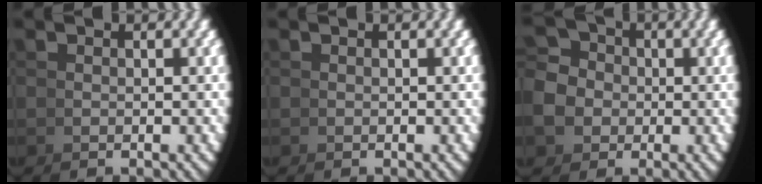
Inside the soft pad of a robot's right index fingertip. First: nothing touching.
{"total": 0.0}
{"total": 7.3, "force": [0.0, 6.6, 3.0], "torque": [-0.067, -0.019, 0.001]}